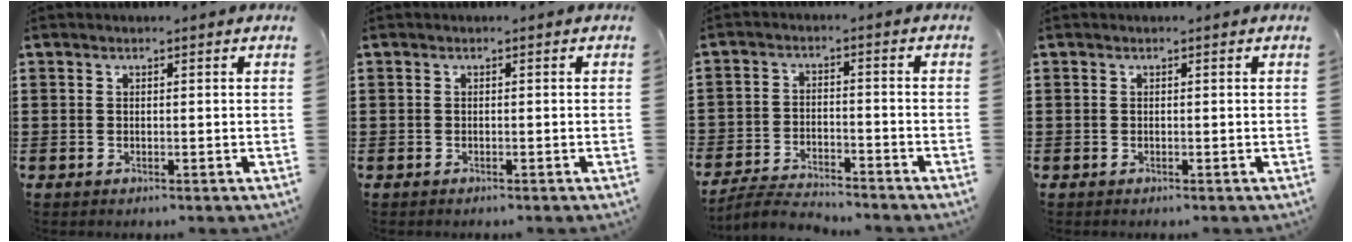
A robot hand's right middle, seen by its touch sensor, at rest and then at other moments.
{"total": 0.0}
{"total": 4.3, "force": [-4.2, 0.6, 0.7], "torque": [-0.022, 0.003, -0.089]}
{"total": 0.0}